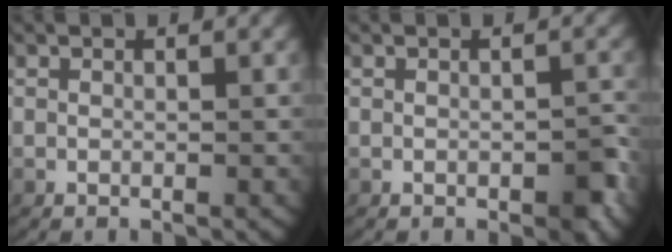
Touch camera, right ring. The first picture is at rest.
{"total": 1.6, "force": [-0.9, 0.7, 1.2], "torque": [-0.021, -0.003, -0.013]}